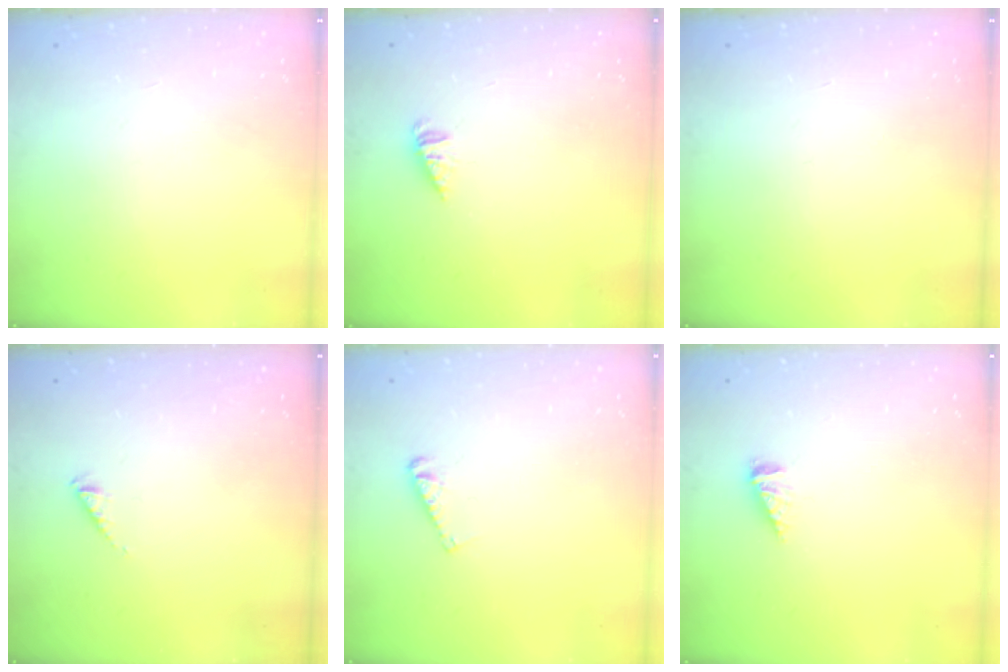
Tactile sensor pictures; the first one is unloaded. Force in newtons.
{"total": 1.5, "press": 1.5, "slide": 0.2}
{"total": 0.0}
{"total": 2.3, "press": 2.3, "slide": 0.4}
{"total": 3.9, "press": 3.9, "slide": 0.3}
{"total": 3.5, "press": 3.5, "slide": 0.3}